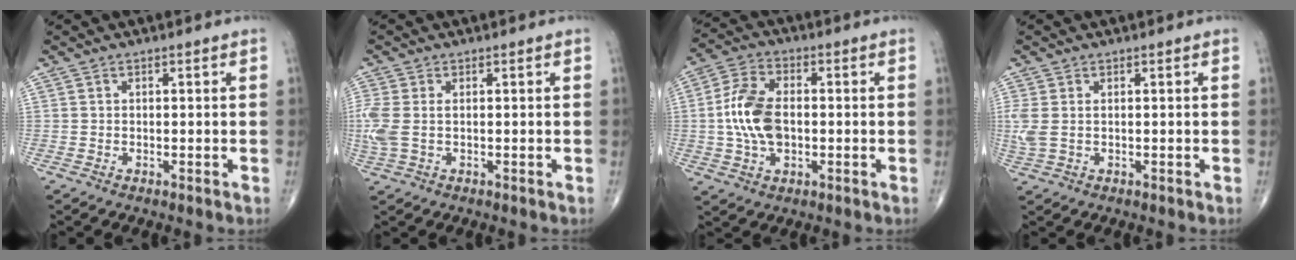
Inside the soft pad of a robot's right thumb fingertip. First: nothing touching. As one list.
[{"total": 5.5, "force": [0.1, 3.1, 4.5], "torque": [-0.140, 0.007, 0.008]}, {"total": 10.9, "force": [-0.4, 6.5, 8.8], "torque": [-0.176, 0.013, -0.009]}, {"total": 3.7, "force": [0.4, 2.1, 3.0], "torque": [-0.097, 0.011, 0.016]}]